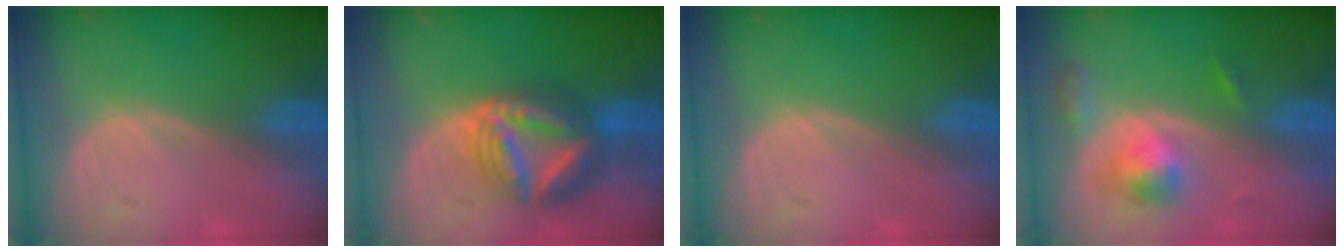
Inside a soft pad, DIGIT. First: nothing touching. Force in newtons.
{"total": 9.0, "press": 8.9, "slide": 0.9}
{"total": 0.0}
{"total": 5.1, "press": 4.7, "slide": 1.9}